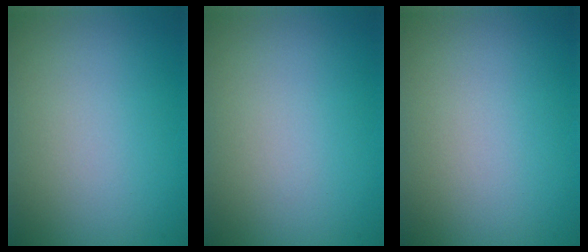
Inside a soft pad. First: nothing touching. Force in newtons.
{"total": 0.0}
{"total": 0.0}